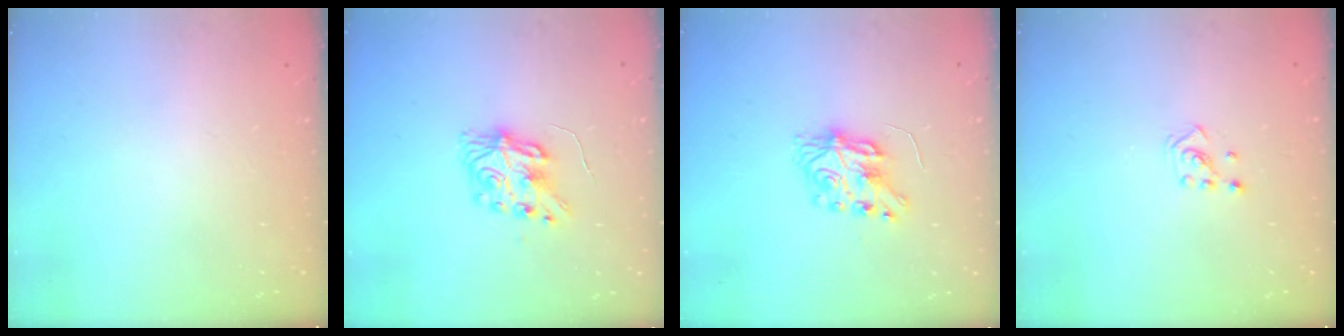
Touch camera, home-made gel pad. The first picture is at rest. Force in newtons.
{"total": 8.3, "press": 8.3, "slide": 0.4}
{"total": 7.5, "press": 7.5, "slide": 0.3}
{"total": 2.1, "press": 1.9, "slide": 0.8}